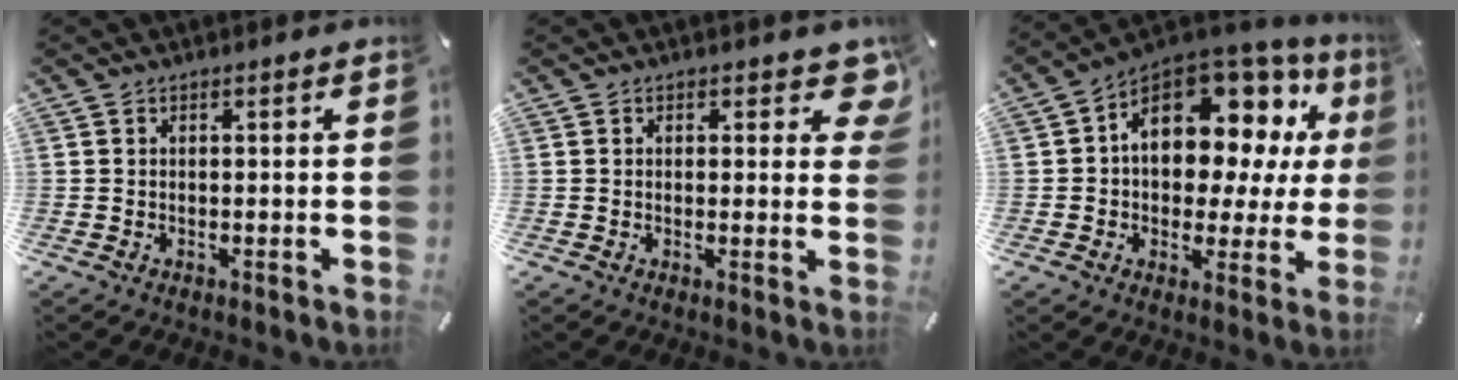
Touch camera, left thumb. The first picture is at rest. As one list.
[{"total": 4.5, "force": [2.2, 2.6, 2.9], "torque": [-0.014, -0.009, 0.031]}, {"total": 14.8, "force": [5.8, 9.7, 9.6], "torque": [-0.142, -0.046, 0.102]}]